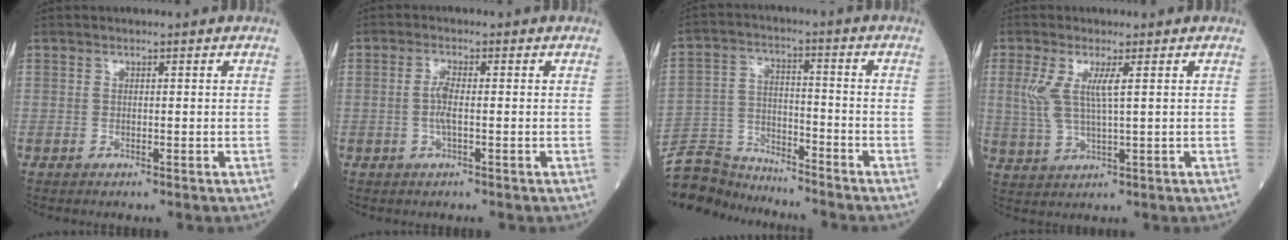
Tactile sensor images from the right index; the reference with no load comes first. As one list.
[{"total": 2.7, "force": [-0.3, 0.3, 2.7], "torque": [-0.061, -0.001, -0.009]}, {"total": 9.9, "force": [-9.7, 1.8, 0.5], "torque": [-0.016, 0.008, -0.186]}, {"total": 5.7, "force": [1.5, 0.8, 5.4], "torque": [-0.133, 0.003, 0.036]}]